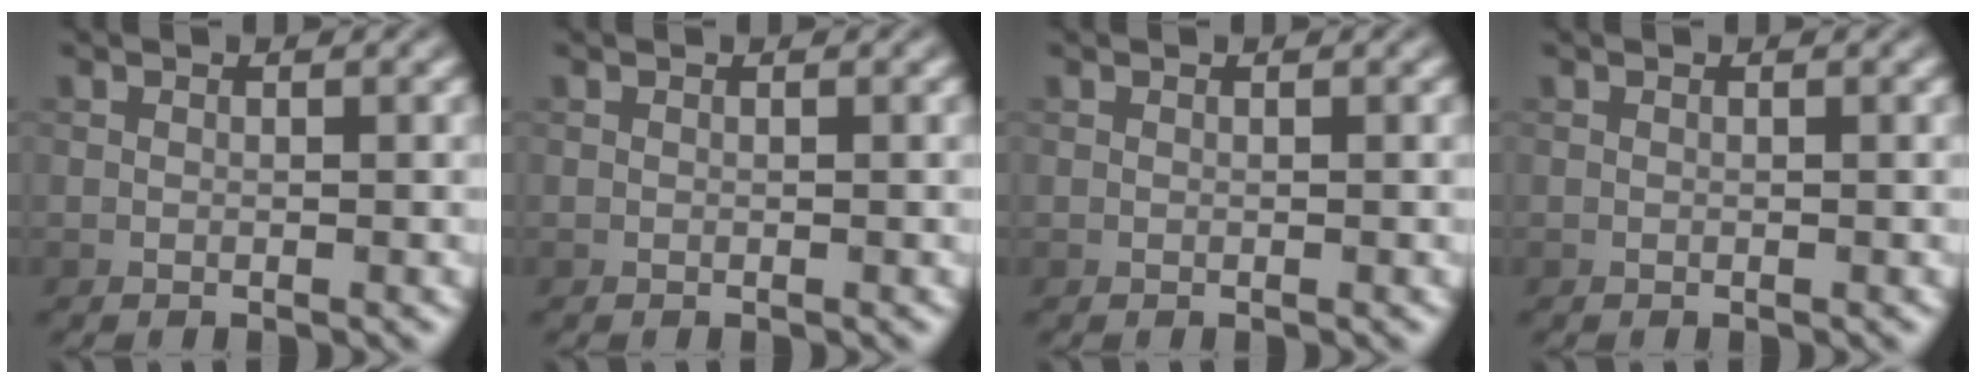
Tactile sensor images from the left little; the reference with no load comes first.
{"total": 0.0}
{"total": 0.0}
{"total": 0.0}